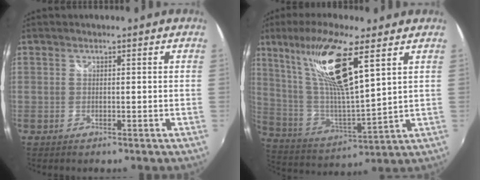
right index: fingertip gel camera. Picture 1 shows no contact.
{"total": 18.0, "force": [9.9, 2.8, 14.8], "torque": [-0.274, 0.015, 0.199]}